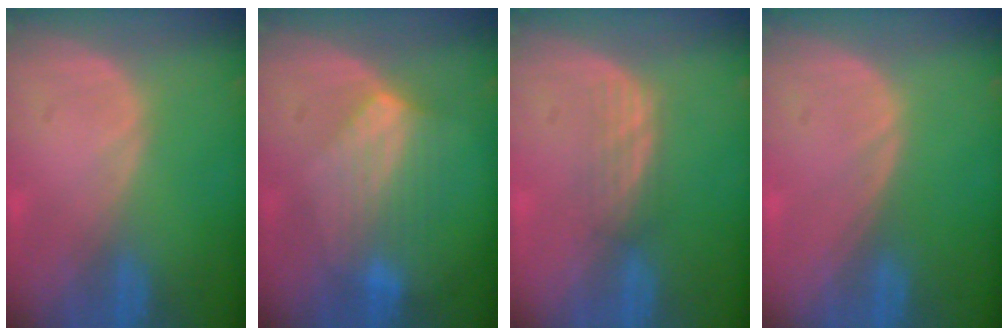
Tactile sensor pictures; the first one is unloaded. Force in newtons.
{"total": 7.0, "press": 6.5, "slide": 2.7}
{"total": 3.0, "press": 2.6, "slide": 1.5}
{"total": 0.0}